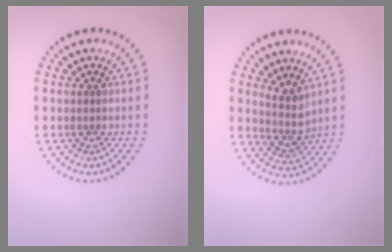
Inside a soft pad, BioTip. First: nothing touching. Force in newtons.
{"total": 2.7, "press": 2.1, "slide": 1.6}